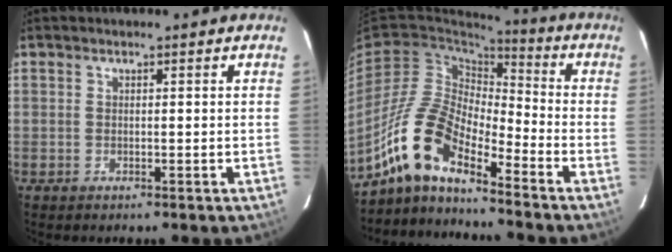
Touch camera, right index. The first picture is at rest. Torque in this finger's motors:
{"motor_torque": [1.14, -1.00, 0.77, 0.13]}